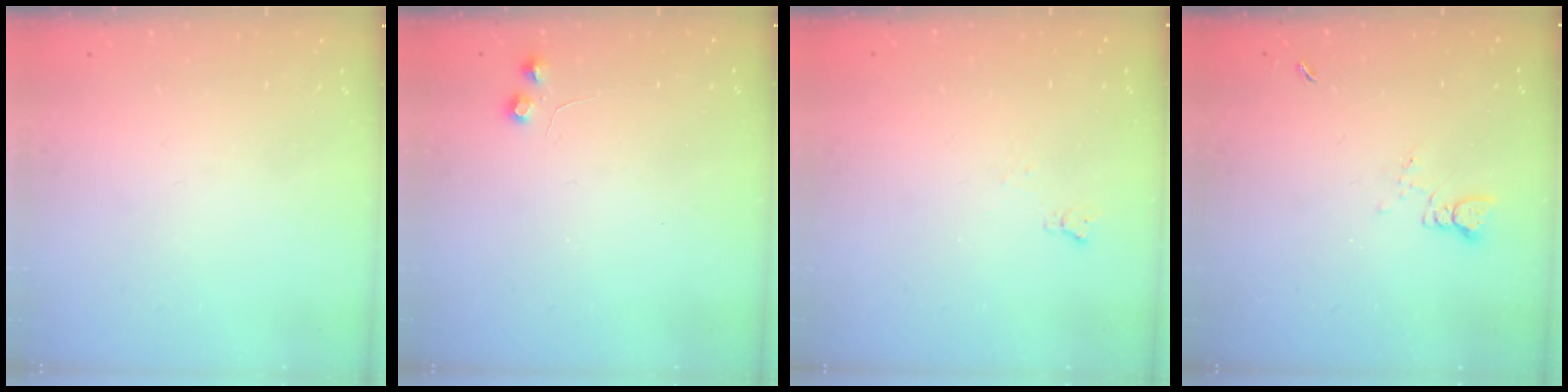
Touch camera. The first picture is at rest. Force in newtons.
{"total": 5.0, "press": 4.9, "slide": 0.8}
{"total": 4.2, "press": 4.2, "slide": 0.7}
{"total": 1.3, "press": 1.3, "slide": 0.2}